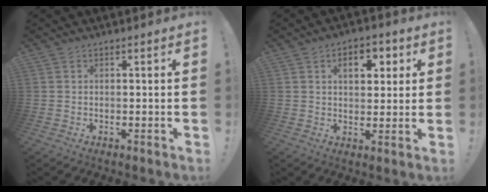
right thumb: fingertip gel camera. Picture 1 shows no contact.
{"total": 7.6, "force": [2.6, 4.8, 5.3], "torque": [-0.064, -0.001, 0.037]}